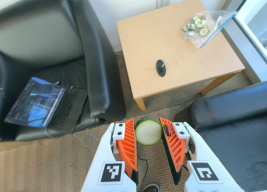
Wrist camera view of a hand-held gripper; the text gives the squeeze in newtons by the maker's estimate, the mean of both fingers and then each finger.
{"total": 10.5, "left": 10.5, "right": 10.4}